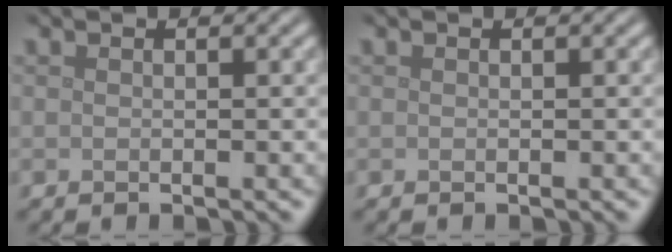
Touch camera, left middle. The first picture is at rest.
{"total": 0.0}